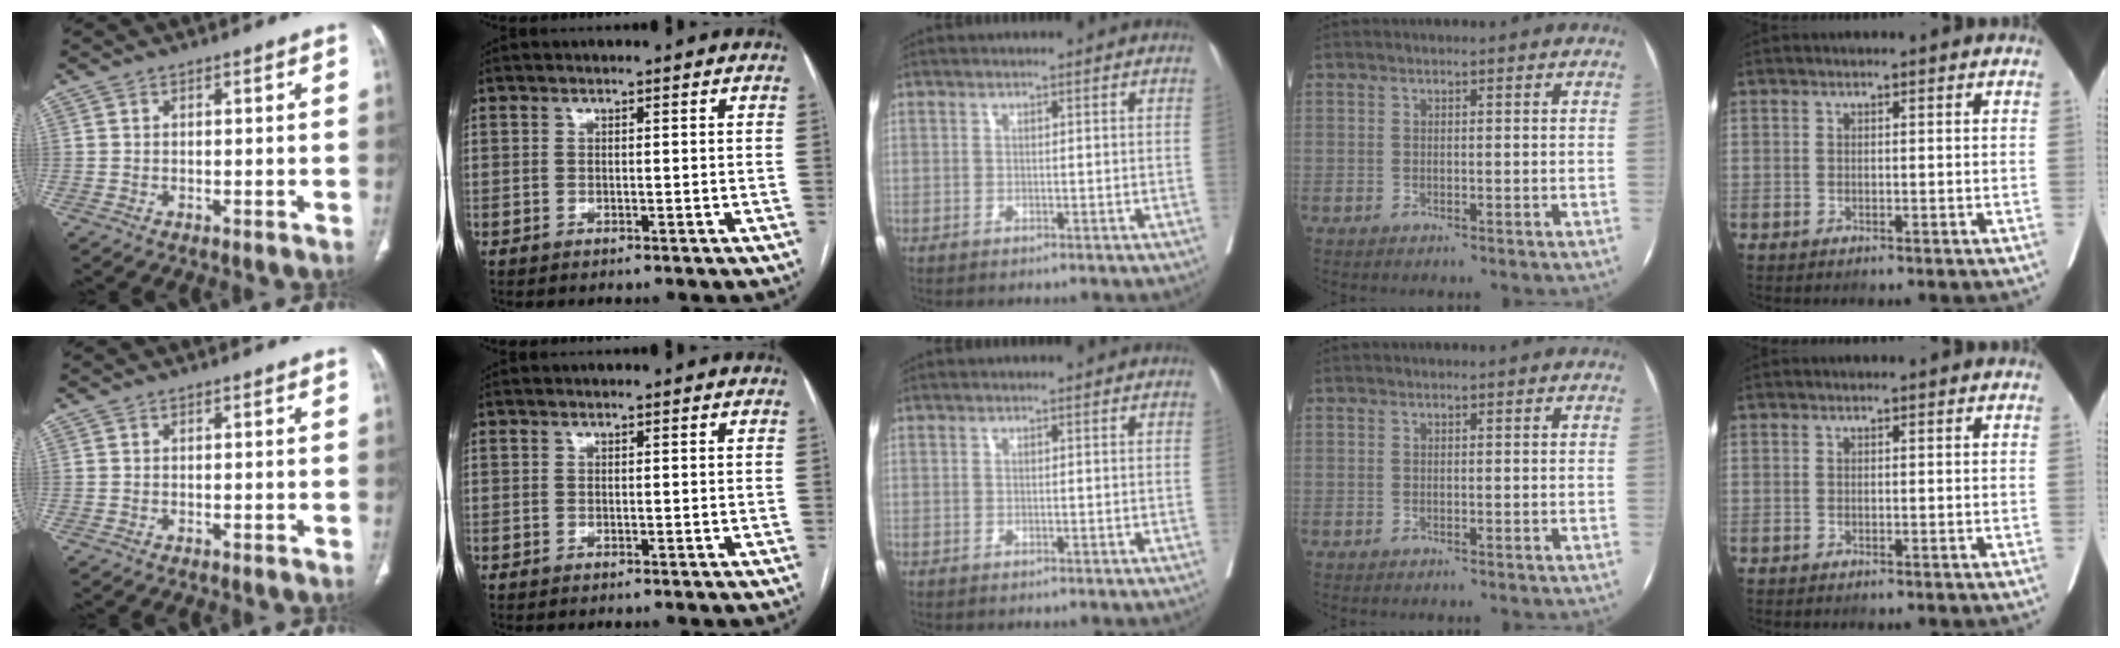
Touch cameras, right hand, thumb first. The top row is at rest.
{}